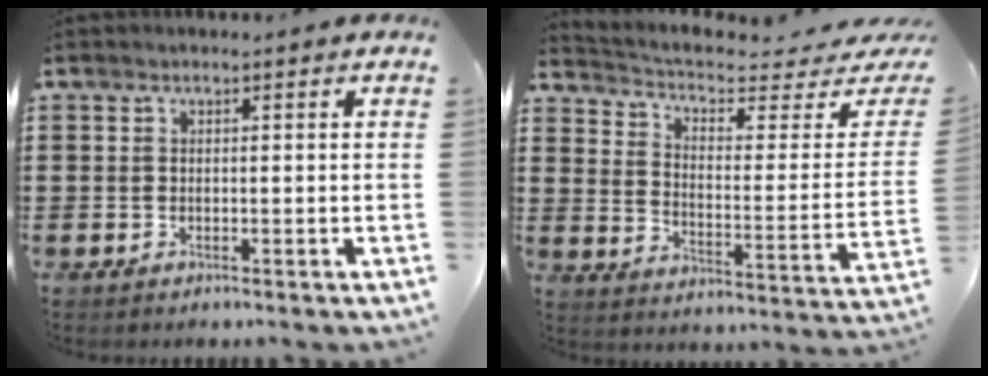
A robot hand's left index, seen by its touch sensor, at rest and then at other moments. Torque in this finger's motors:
{"motor_torque": [1.07, -1.06, 0.12, 0.00]}